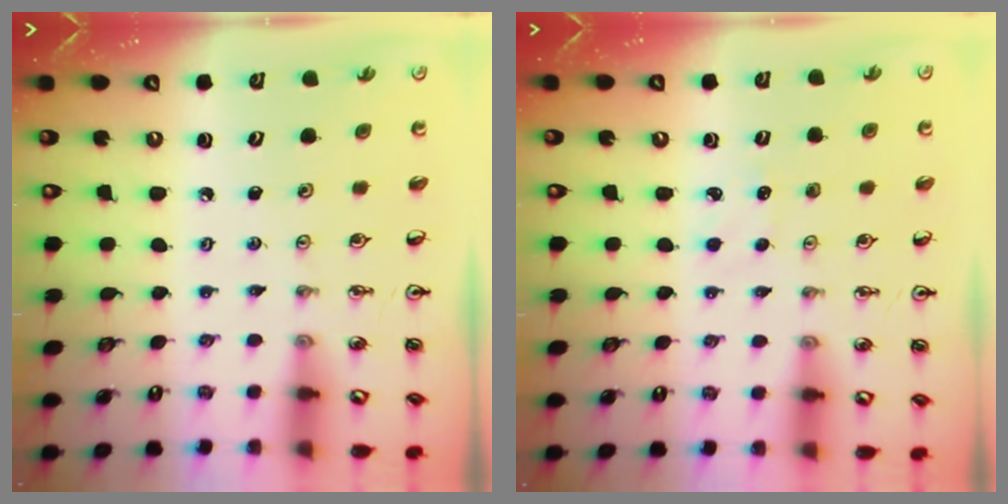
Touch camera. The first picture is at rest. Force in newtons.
{"total": 2.9, "press": 2.9, "slide": 0.4}